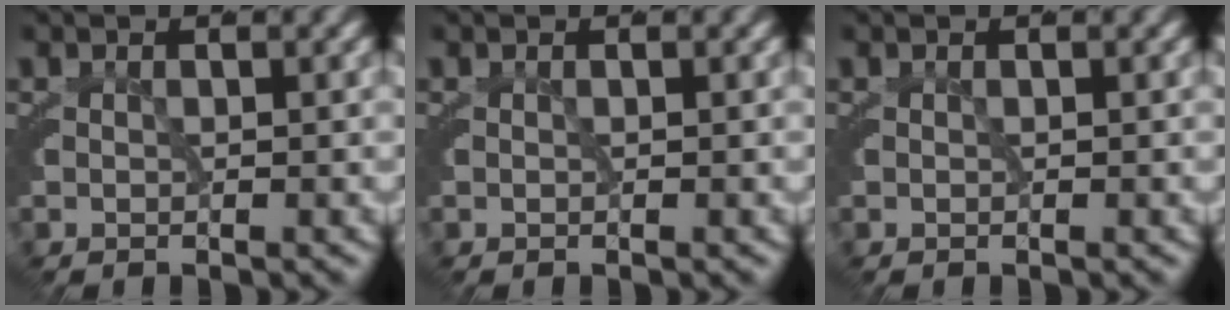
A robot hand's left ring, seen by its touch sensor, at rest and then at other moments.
{"total": 0.0}
{"total": 0.0}